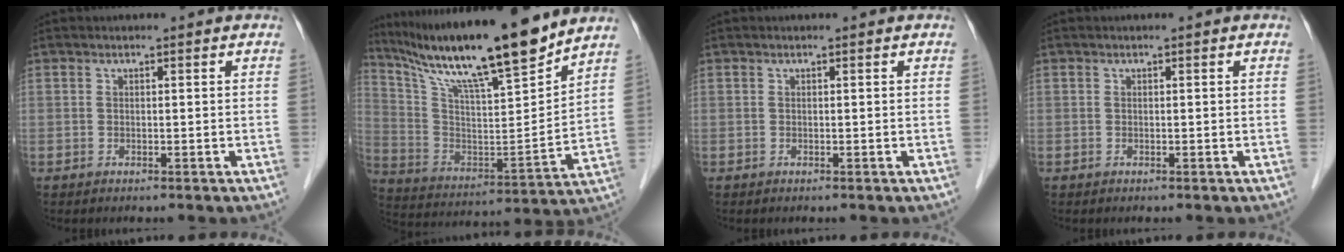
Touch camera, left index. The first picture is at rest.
{"total": 21.3, "force": [17.4, 0.9, 12.3], "torque": [-0.217, -0.001, 0.300]}
{"total": 0.0}
{"total": 0.0}